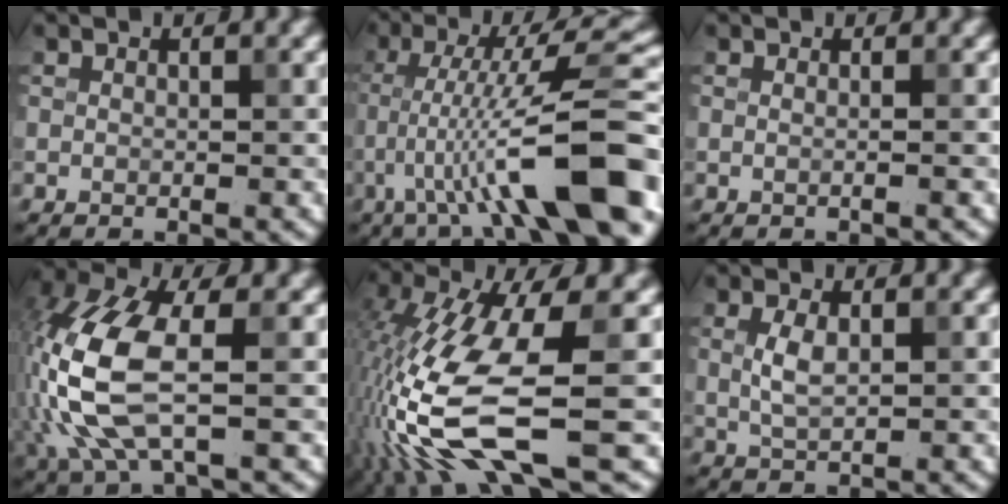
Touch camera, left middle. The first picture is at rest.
{"total": 11.6, "force": [-4.5, 2.0, 10.5], "torque": [-0.157, 0.025, -0.071]}
{"total": 0.8, "force": [0.0, 0.3, 0.7], "torque": [-0.006, -0.004, -0.009]}
{"total": 8.8, "force": [-1.0, 3.8, 7.9], "torque": [-0.196, 0.008, -0.022]}
{"total": 11.6, "force": [-4.2, 3.2, 10.3], "torque": [-0.232, -0.009, -0.079]}
{"total": 2.3, "force": [0.4, 1.0, 2.0], "torque": [-0.048, 0.001, 0.010]}